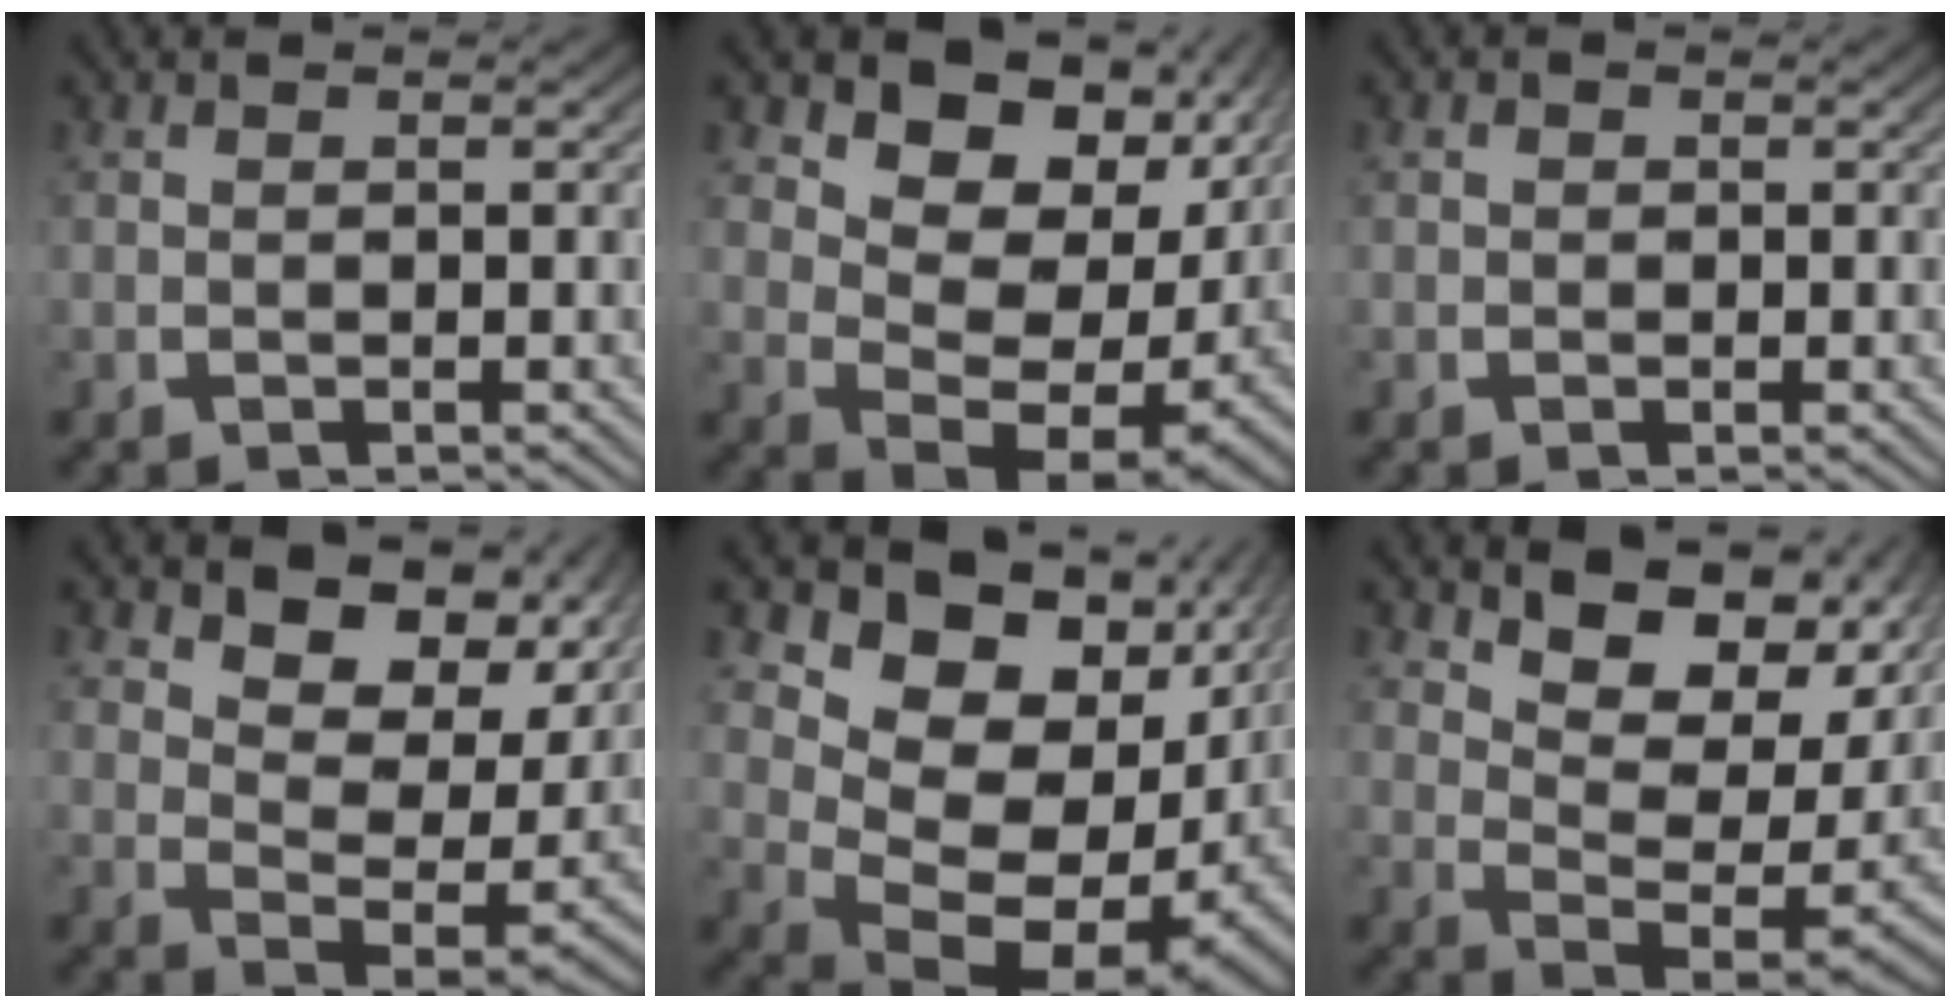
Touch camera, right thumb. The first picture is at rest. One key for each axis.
{"total": 13.1, "fx": 1.6, "fy": 8.9, "fz": 9.5, "tx": -0.161, "ty": -0.016, "tz": 0.019}
{"total": 0.9, "fx": 0.0, "fy": 0.8, "fz": 0.3, "tx": 0.000, "ty": -0.002, "tz": -0.001}
{"total": 9.3, "fx": 2.9, "fy": 5.8, "fz": 6.7, "tx": -0.106, "ty": -0.007, "tz": 0.038}
{"total": 15.6, "fx": -0.4, "fy": 11.2, "fz": 10.9, "tx": -0.192, "ty": -0.041, "tz": -0.004}
{"total": 10.5, "fx": 3.0, "fy": 6.3, "fz": 7.8, "tx": -0.133, "ty": -0.012, "tz": 0.042}